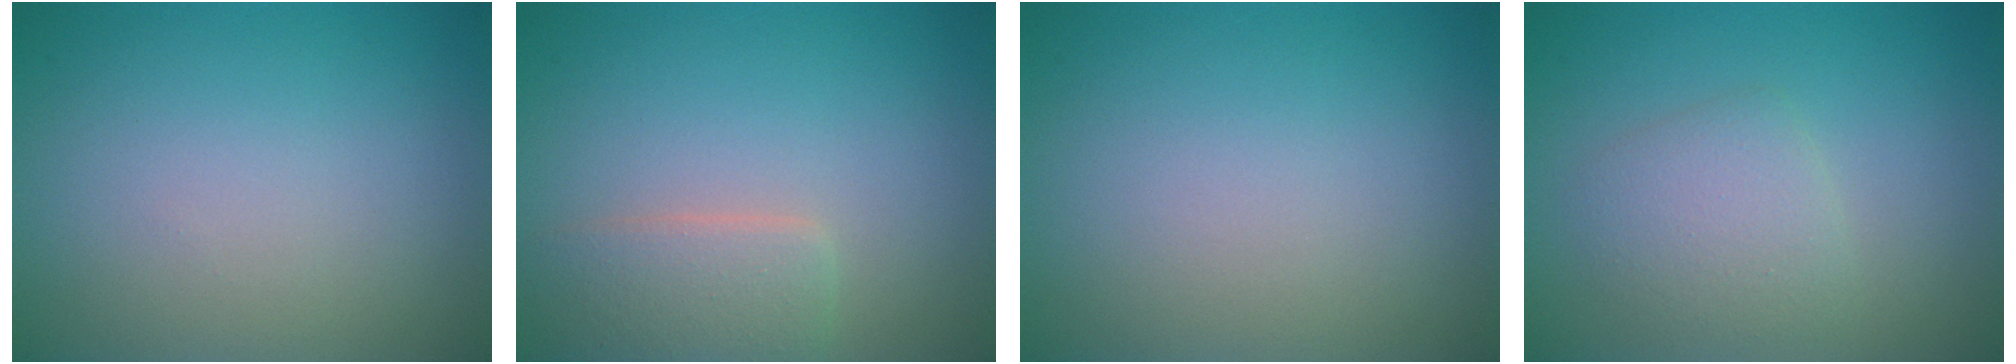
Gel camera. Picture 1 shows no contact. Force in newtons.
{"total": 2.8, "press": 2.8, "slide": 0.2}
{"total": 0.0}
{"total": 2.7, "press": 2.7, "slide": 0.0}